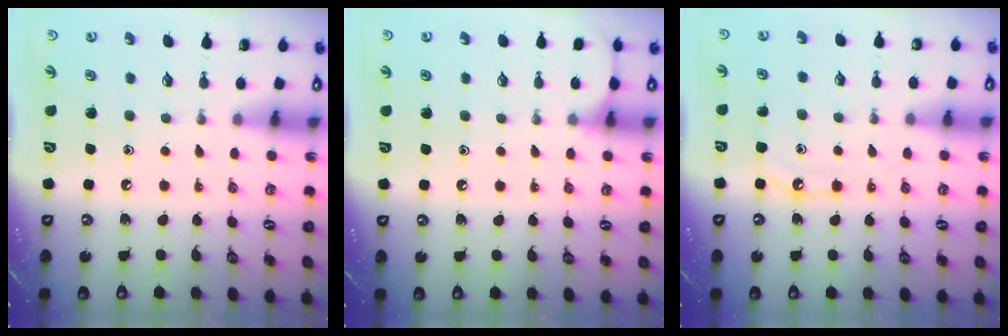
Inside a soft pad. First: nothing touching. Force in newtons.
{"total": 5.9, "press": 5.8, "slide": 0.7}
{"total": 6.9, "press": 6.8, "slide": 0.7}